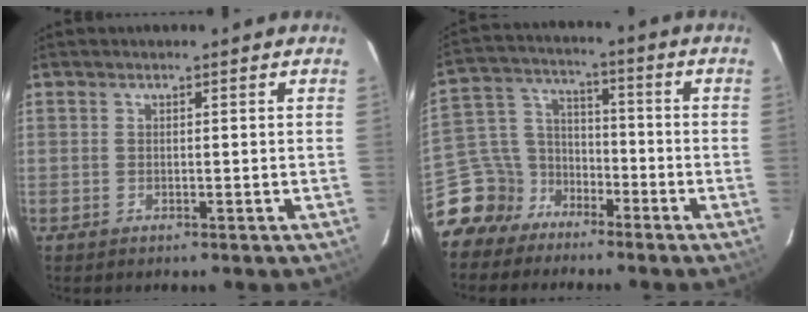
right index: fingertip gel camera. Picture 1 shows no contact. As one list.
[{"total": 10.4, "force": [-8.2, 6.5, 0.3], "torque": [-0.032, 0.042, -0.161]}]